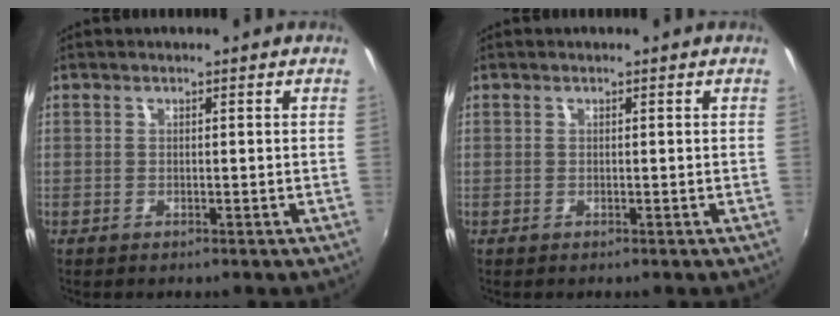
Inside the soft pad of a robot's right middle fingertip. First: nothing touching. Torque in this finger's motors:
{"motor_torque": [0.00, 0.00, 0.00, 0.00]}